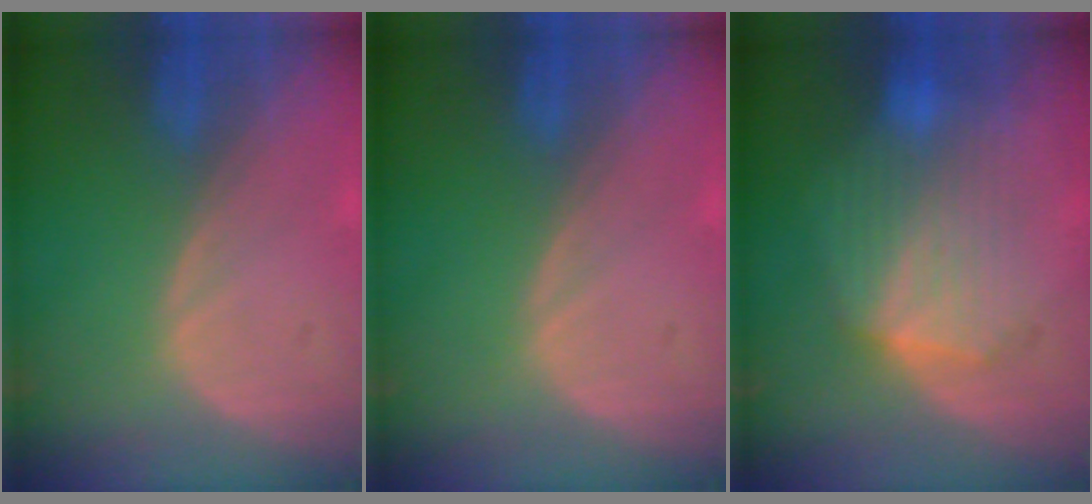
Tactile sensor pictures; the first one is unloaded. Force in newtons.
{"total": 0.0}
{"total": 7.9, "press": 7.9, "slide": 0.2}